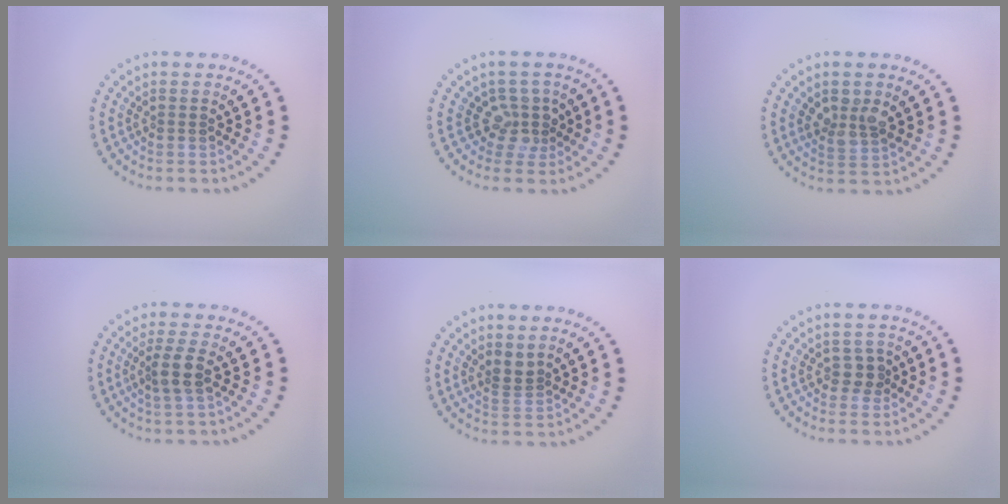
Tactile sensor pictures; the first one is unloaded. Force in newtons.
{"total": 2.6, "press": 1.9, "slide": 1.7}
{"total": 2.7, "press": 2.4, "slide": 1.2}
{"total": 2.3, "press": 2.1, "slide": 1.1}
{"total": 1.5, "press": 1.1, "slide": 1.0}
{"total": 1.4, "press": 1.3, "slide": 0.6}